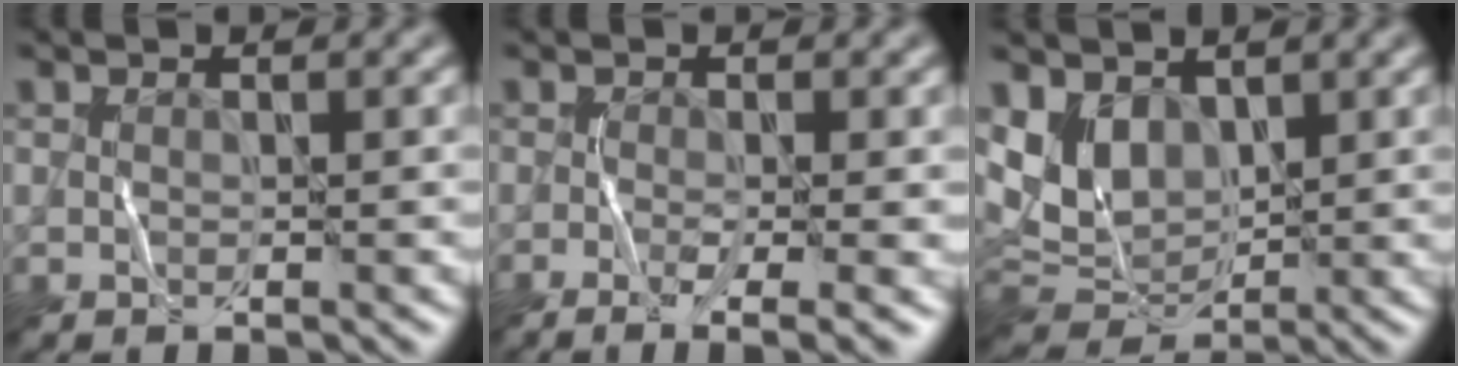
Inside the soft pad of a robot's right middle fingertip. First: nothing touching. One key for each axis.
{"total": 3.6, "fx": -1.6, "fy": 0.6, "fz": 3.1, "tx": -0.053, "ty": -0.002, "tz": -0.016}
{"total": 3.6, "fx": 1.9, "fy": 2.3, "fz": 2.0, "tx": -0.059, "ty": -0.007, "tz": 0.050}